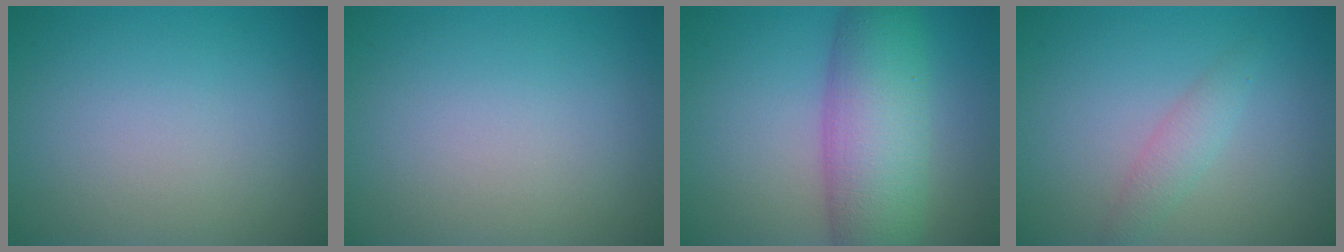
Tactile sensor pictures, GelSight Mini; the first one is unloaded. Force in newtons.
{"total": 0.0}
{"total": 8.3, "press": 8.3, "slide": 0.1}
{"total": 1.7, "press": 1.7, "slide": 0.1}